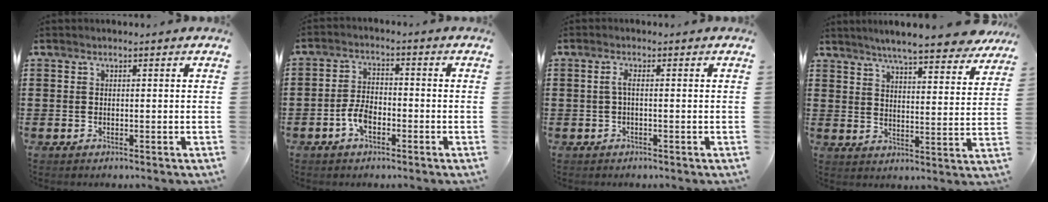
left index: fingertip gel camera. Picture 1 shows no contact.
{"total": 4.3, "force": [-2.0, 2.2, 3.1], "torque": [-0.082, -0.003, -0.045]}
{"total": 1.4, "force": [-0.3, 0.2, 1.4], "torque": [-0.028, 0.002, -0.007]}
{"total": 6.6, "force": [6.1, -0.4, 2.5], "torque": [-0.072, -0.028, 0.104]}